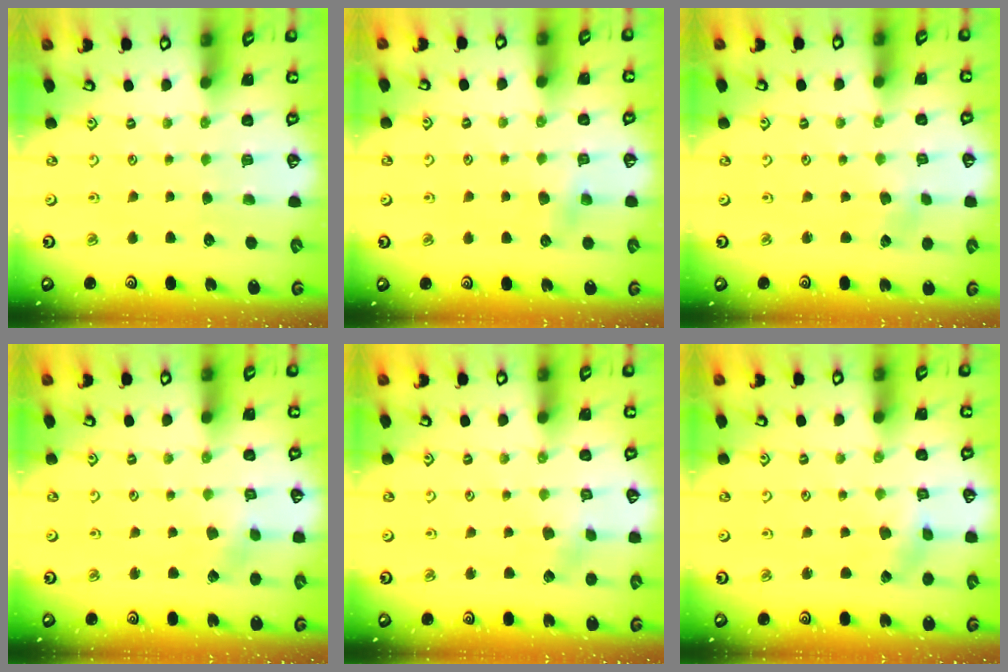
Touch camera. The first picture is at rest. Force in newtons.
{"total": 4.2, "press": 4.2, "slide": 0.7}
{"total": 2.6, "press": 2.6, "slide": 0.4}
{"total": 2.4, "press": 2.4, "slide": 0.2}
{"total": 2.6, "press": 2.6, "slide": 0.4}
{"total": 1.1, "press": 1.1, "slide": 0.3}